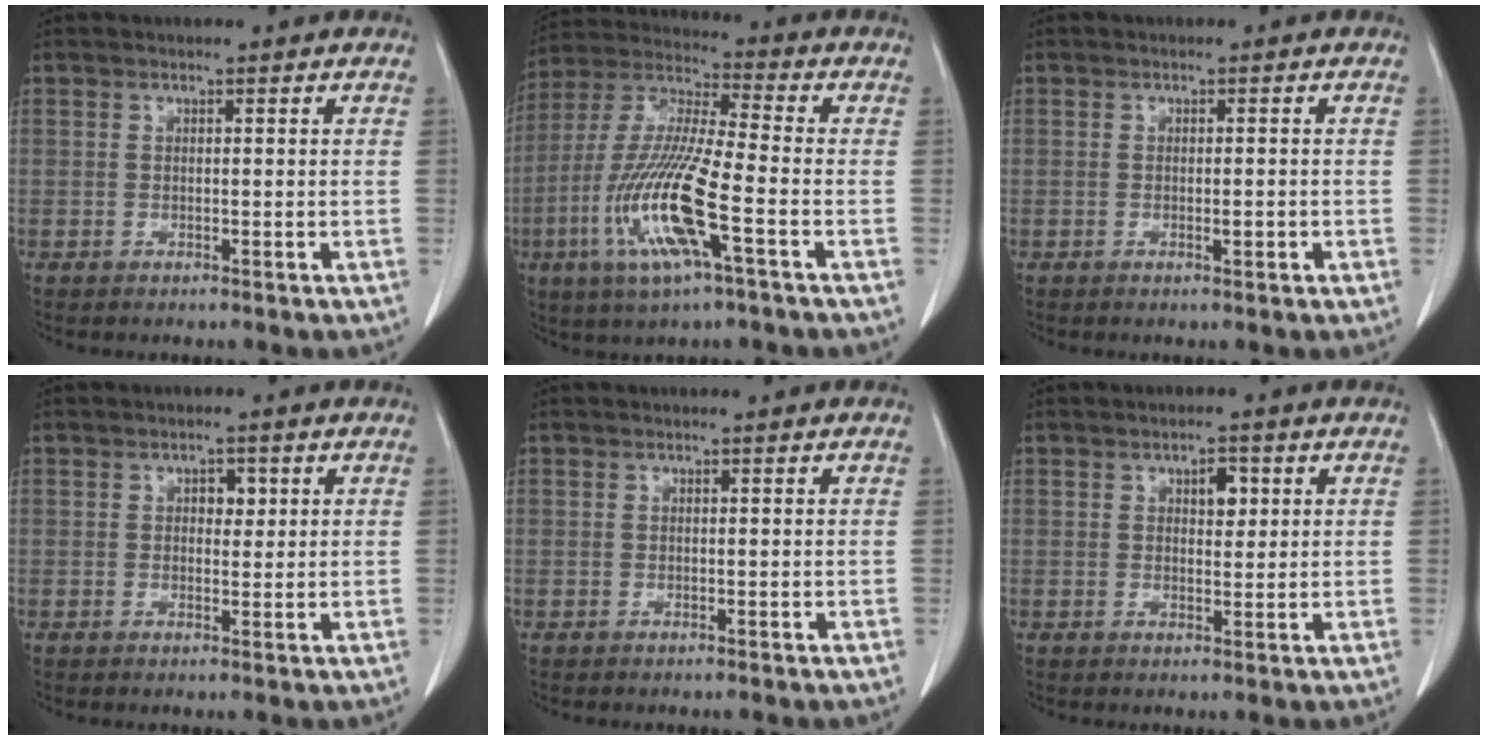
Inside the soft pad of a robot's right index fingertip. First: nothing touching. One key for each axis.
{"total": 15.4, "fx": -5.2, "fy": 1.3, "fz": 14.4, "tx": -0.309, "ty": -0.015, "tz": -0.103}
{"total": 1.1, "fx": -0.4, "fy": 0.2, "fz": 1.0, "tx": -0.021, "ty": 0.000, "tz": -0.004}
{"total": 2.1, "fx": 0.7, "fy": 1.3, "fz": 1.5, "tx": -0.020, "ty": 0.001, "tz": 0.008}
{"total": 0.0}
{"total": 2.9, "fx": 1.1, "fy": 1.4, "fz": 2.2, "tx": -0.033, "ty": 0.000, "tz": 0.015}